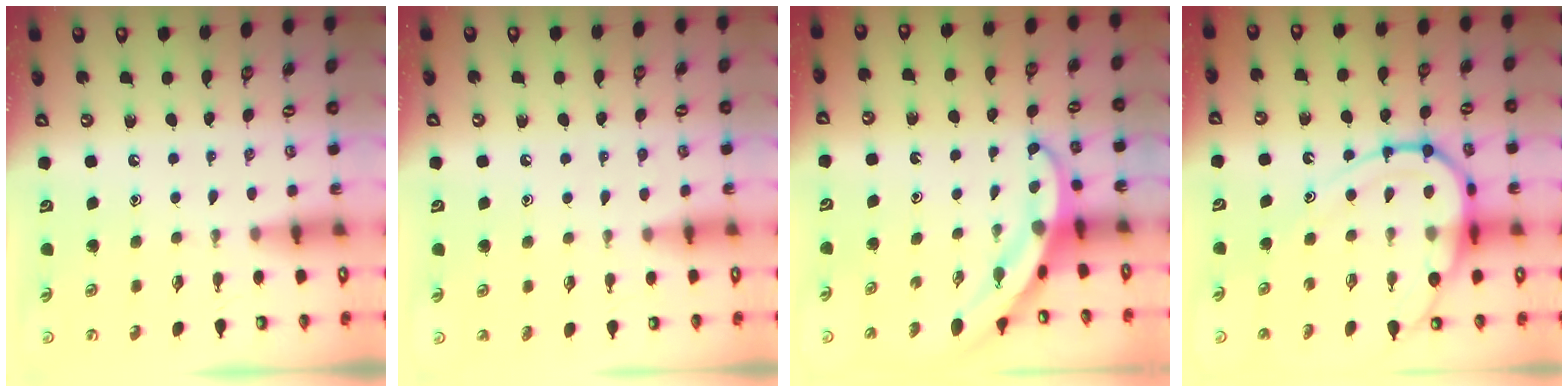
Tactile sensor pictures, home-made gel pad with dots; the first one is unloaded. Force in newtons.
{"total": 5.4, "press": 5.4, "slide": 0.6}
{"total": 4.8, "press": 4.8, "slide": 0.5}
{"total": 14.5, "press": 14.5, "slide": 1.3}